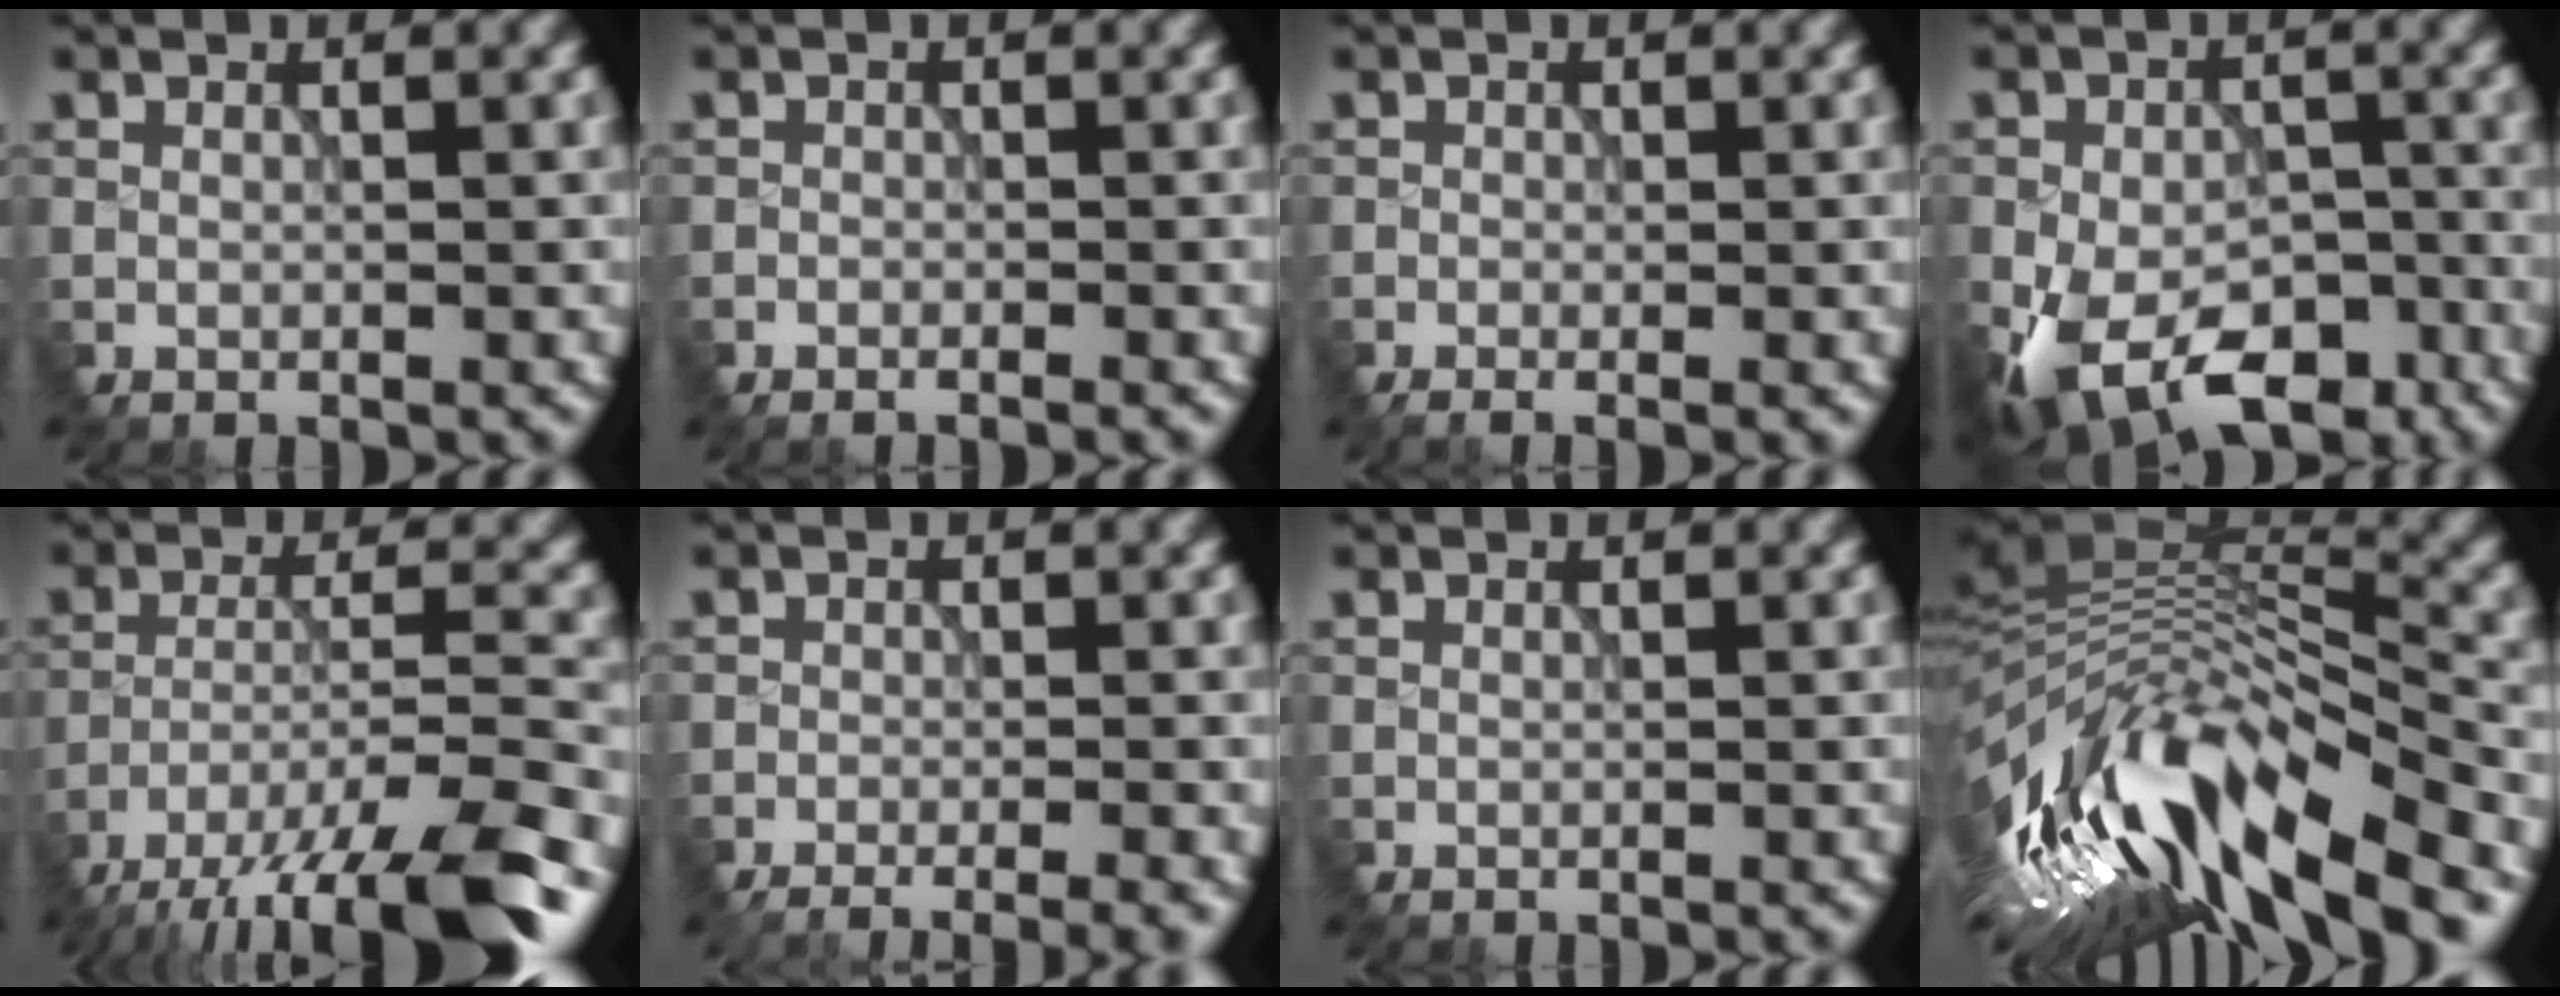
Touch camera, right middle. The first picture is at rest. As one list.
[{"total": 1.6, "force": [-1.5, -0.5, -0.3], "torque": [0.000, 0.003, -0.009]}, {"total": 1.6, "force": [-1.1, 0.2, 1.2], "torque": [-0.014, -0.001, -0.001]}, {"total": 10.6, "force": [-6.8, 5.4, 6.1], "torque": [-0.134, -0.032, -0.090]}, {"total": 14.2, "force": [-11.7, 2.2, 7.6], "torque": [-0.163, -0.020, -0.154]}, {"total": 5.7, "force": [-3.9, 1.5, 3.9], "torque": [-0.042, -0.005, -0.029]}, {"total": 0.0}, {"total": 13.2, "force": [-6.6, 4.4, 10.5], "torque": [-0.220, 0.017, -0.097]}]